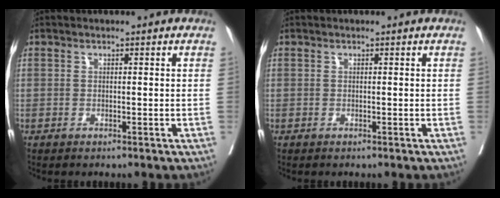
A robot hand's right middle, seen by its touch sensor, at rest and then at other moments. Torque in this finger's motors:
{"motor_torque": [-0.25, -0.18, -0.01, 0.00]}